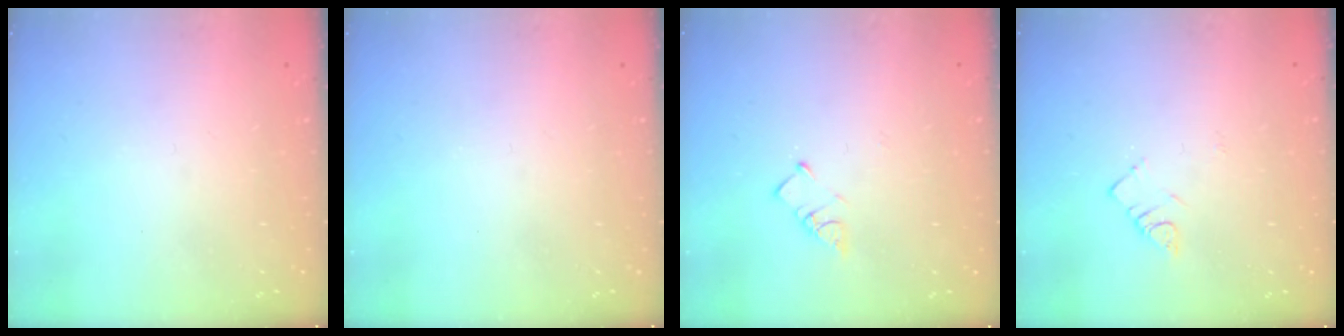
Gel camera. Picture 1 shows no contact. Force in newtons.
{"total": 0.0}
{"total": 3.2, "press": 3.2, "slide": 0.6}
{"total": 3.1, "press": 3.1, "slide": 0.5}